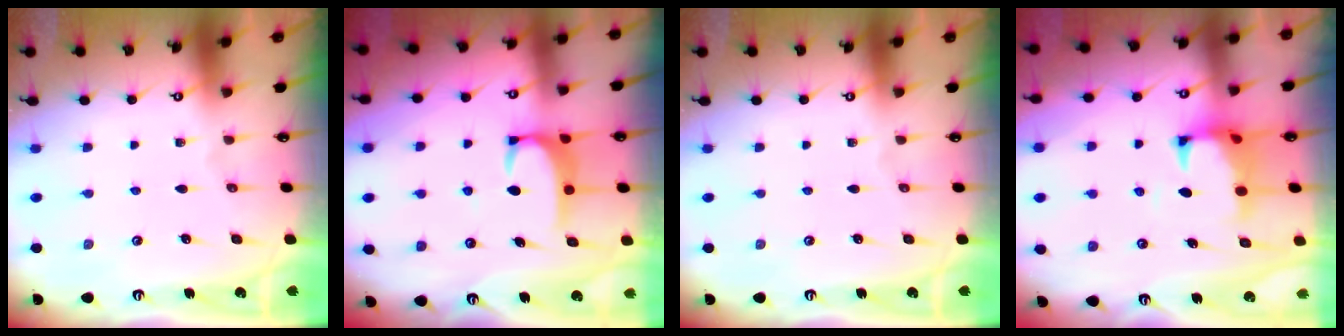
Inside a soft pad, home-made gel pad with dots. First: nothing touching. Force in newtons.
{"total": 2.8, "press": 2.8, "slide": 0.3}
{"total": 0.0}
{"total": 1.6, "press": 1.1, "slide": 1.1}